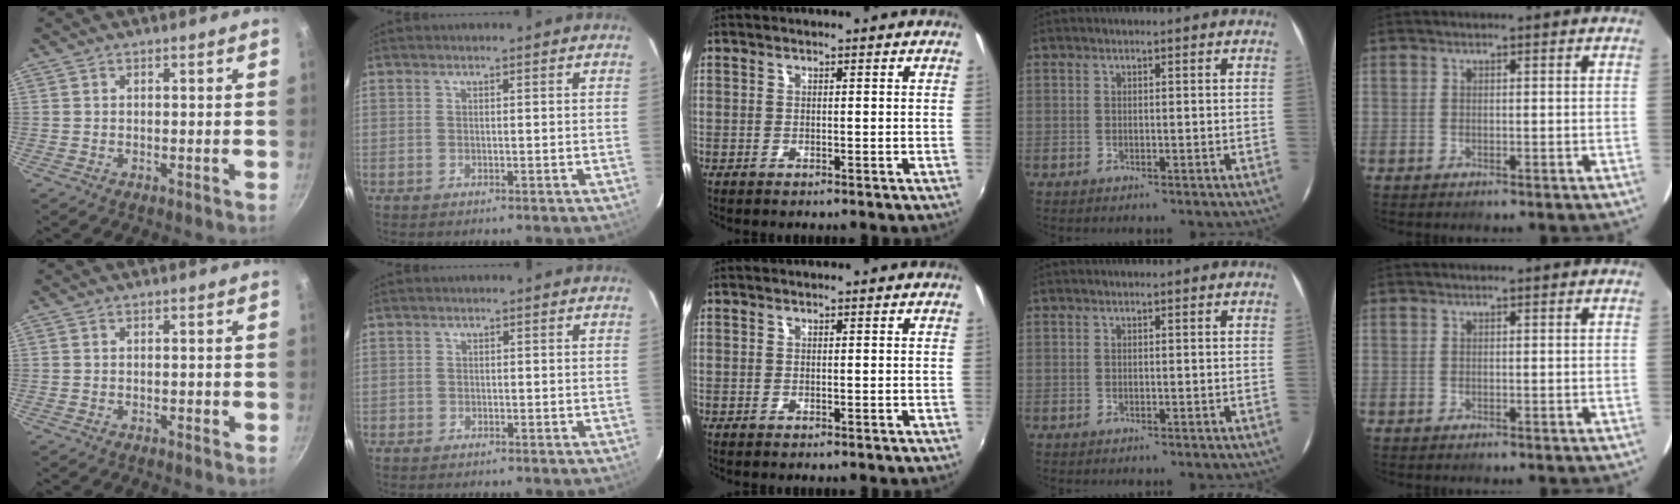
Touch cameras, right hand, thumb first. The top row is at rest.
{"thumb": {"total": 0.6, "force": [-0.3, 0.3, 0.4], "torque": [-0.002, 0.003, -0.005]}, "index": {"total": 0.9, "force": [-0.5, 0.8, -0.1], "torque": [-0.001, 0.003, -0.008]}}